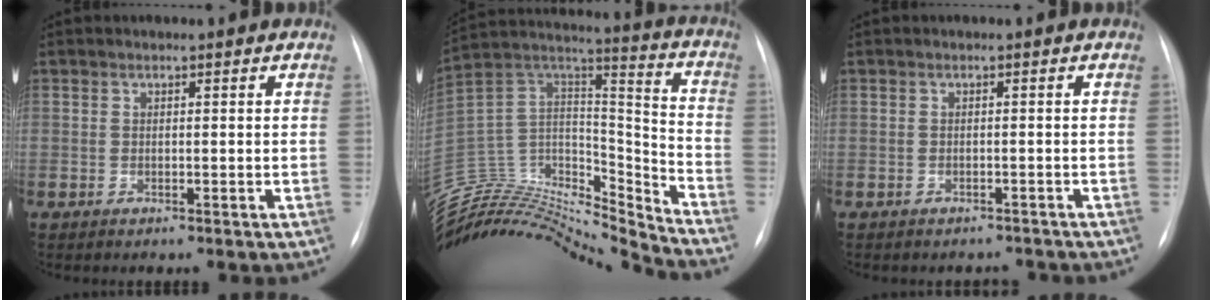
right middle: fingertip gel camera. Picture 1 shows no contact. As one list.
[{"total": 27.2, "force": [-26.5, 2.9, 5.5], "torque": [-0.130, 0.038, -0.434]}, {"total": 3.3, "force": [-3.1, 1.3, 0.2], "torque": [0.000, 0.004, -0.035]}]